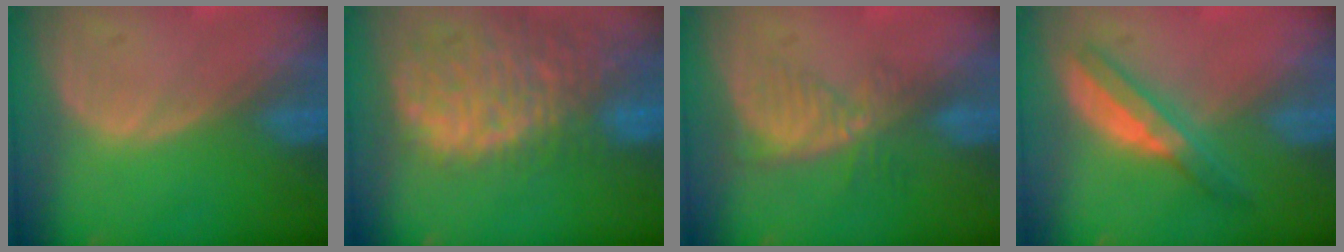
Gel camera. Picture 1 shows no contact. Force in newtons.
{"total": 13.8, "press": 11.3, "slide": 7.9}
{"total": 5.4, "press": 4.6, "slide": 2.8}
{"total": 4.9, "press": 4.8, "slide": 0.7}